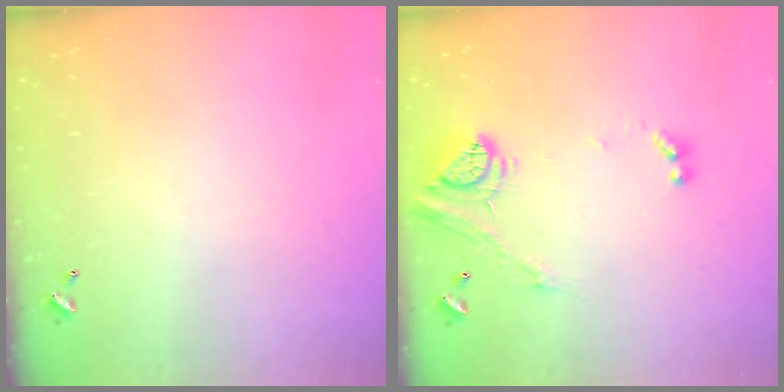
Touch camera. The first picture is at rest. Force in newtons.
{"total": 15.6, "press": 15.6, "slide": 1.1}